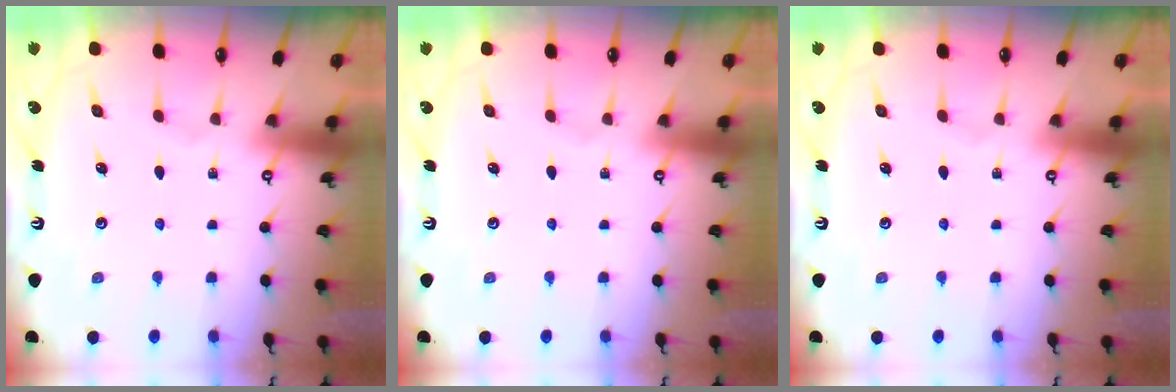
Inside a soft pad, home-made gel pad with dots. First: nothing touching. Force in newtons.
{"total": 0.0}
{"total": 0.0}